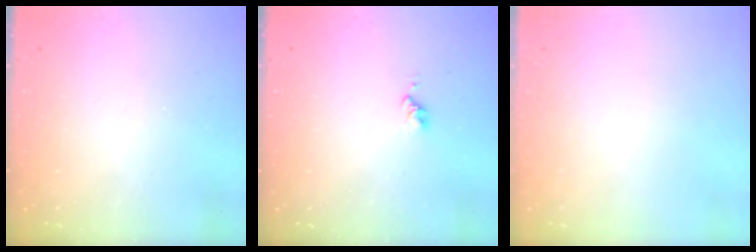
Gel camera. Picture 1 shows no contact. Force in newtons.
{"total": 2.8, "press": 2.8, "slide": 0.3}
{"total": 0.0}